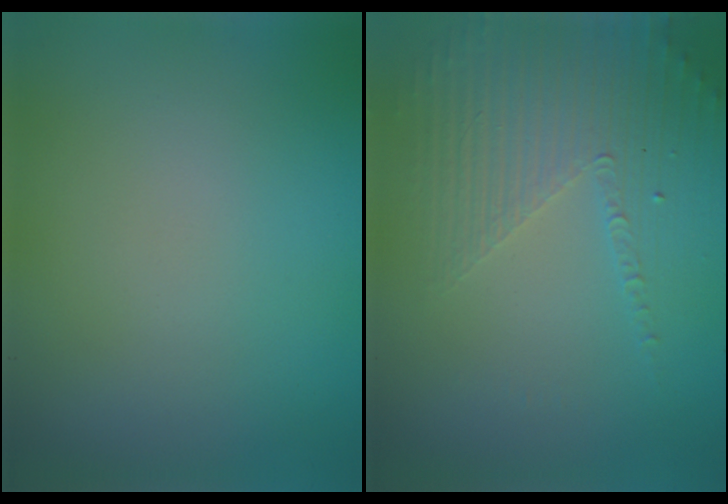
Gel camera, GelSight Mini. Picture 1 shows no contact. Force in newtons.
{"total": 5.2, "press": 3.1, "slide": 4.1}